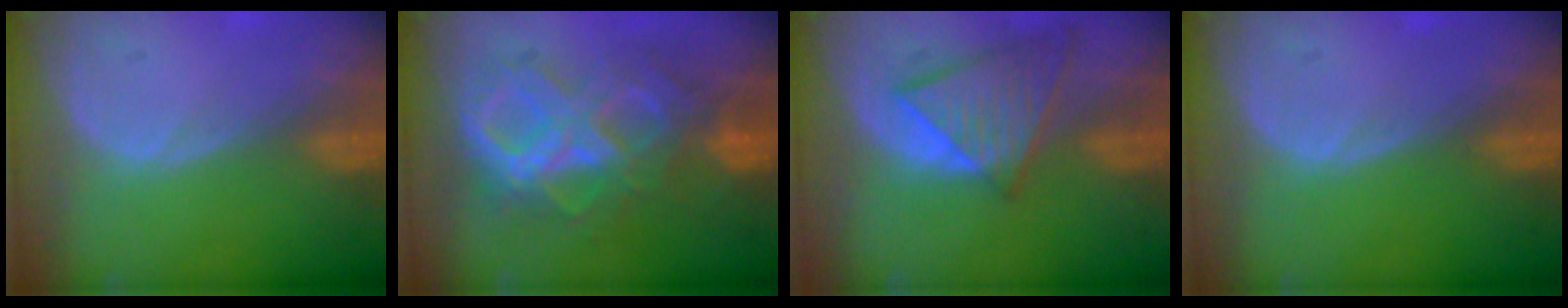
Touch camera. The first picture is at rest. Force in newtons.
{"total": 10.6, "press": 10.5, "slide": 1.1}
{"total": 8.2, "press": 7.2, "slide": 3.9}
{"total": 0.0}